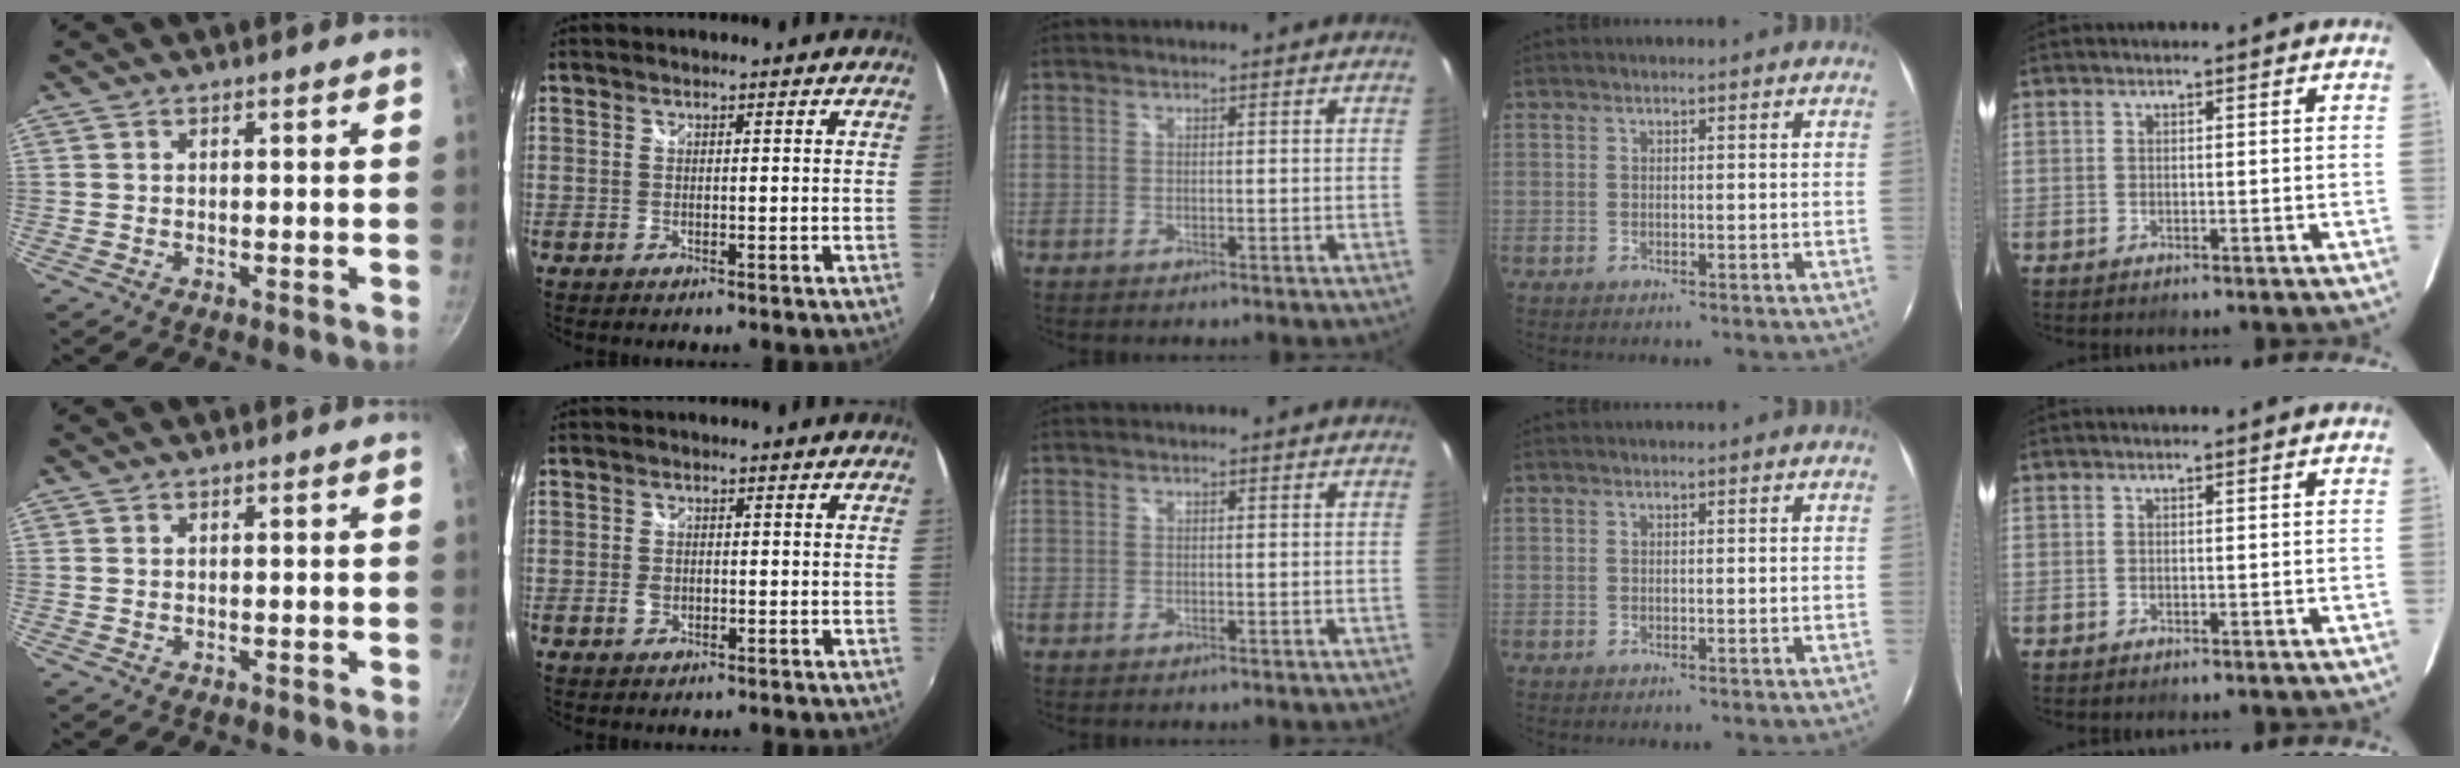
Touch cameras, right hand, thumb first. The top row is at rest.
{"index": {"total": 1.6, "force": [-0.4, 1.1, 1.0], "torque": [-0.020, 0.000, -0.009]}}